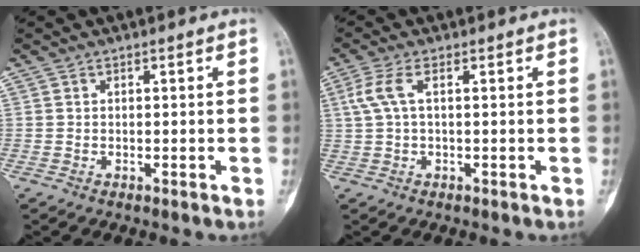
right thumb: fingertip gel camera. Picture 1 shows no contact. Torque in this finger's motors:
{"motor_torque": [0.01, 0.64, 0.36, -0.15, 0.02]}